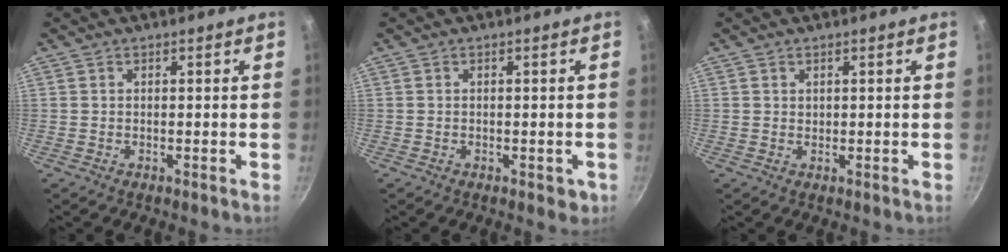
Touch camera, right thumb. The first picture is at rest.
{"total": 2.0, "force": [-0.7, 1.2, 1.5], "torque": [-0.006, 0.002, -0.006]}
{"total": 0.7, "force": [0.4, 0.5, 0.2], "torque": [0.003, -0.003, 0.006]}